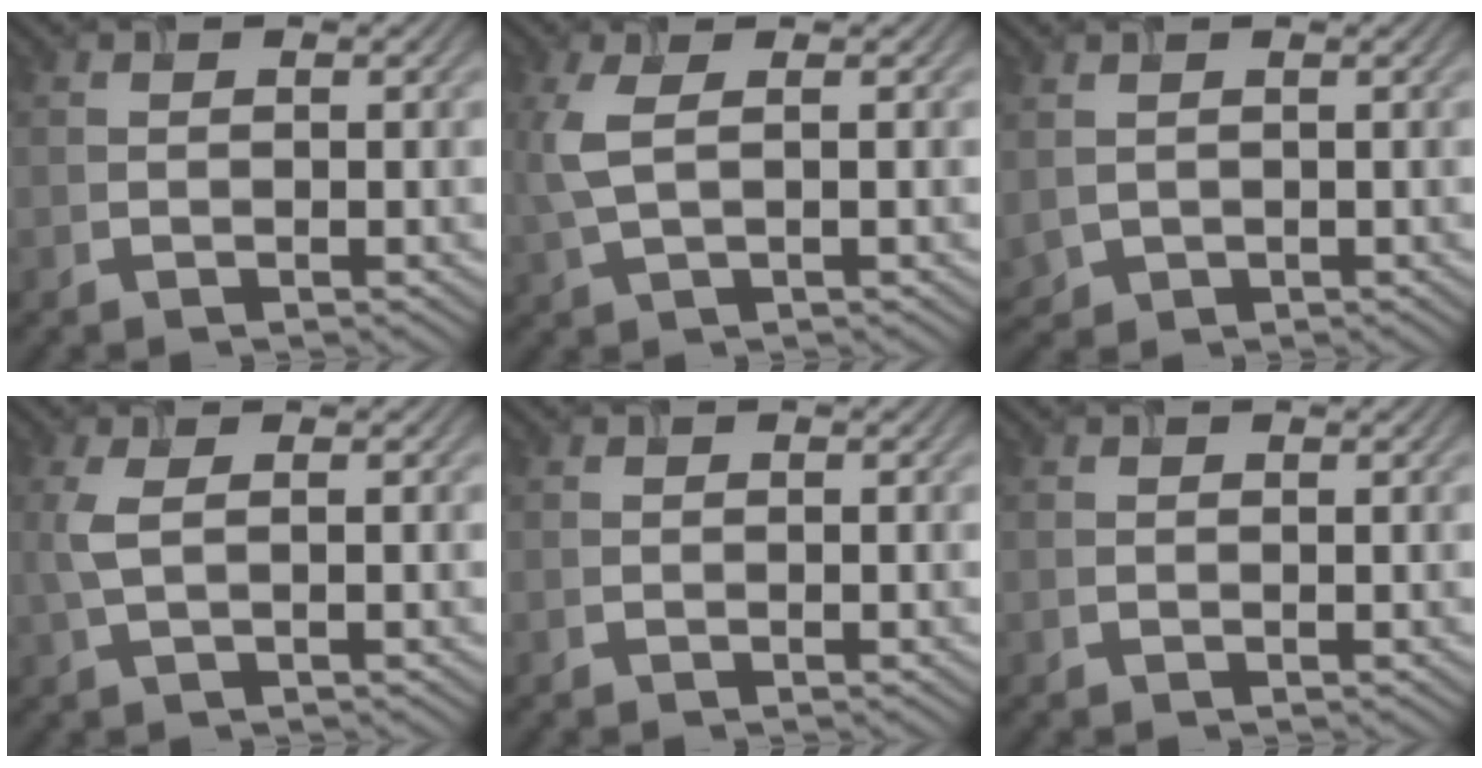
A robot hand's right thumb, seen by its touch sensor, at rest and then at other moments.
{"total": 3.9, "force": [0.8, 1.3, 3.6], "torque": [-0.096, 0.006, 0.015]}
{"total": 1.9, "force": [0.2, 1.6, 1.0], "torque": [-0.036, -0.009, 0.007]}
{"total": 2.6, "force": [0.4, 0.6, 2.5], "torque": [-0.063, 0.006, 0.007]}
{"total": 0.0}
{"total": 0.0}